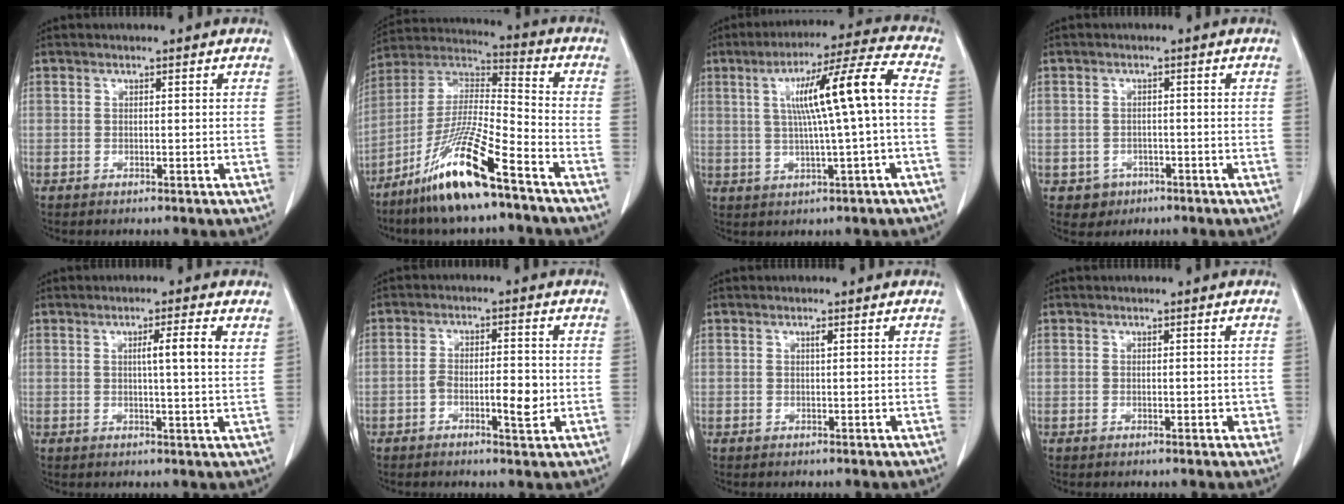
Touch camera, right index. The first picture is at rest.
{"total": 15.2, "force": [-9.5, 0.6, 11.8], "torque": [-0.242, -0.020, -0.183]}
{"total": 12.2, "force": [0.9, -0.6, 12.1], "torque": [-0.195, 0.018, 0.017]}
{"total": 3.3, "force": [-1.4, 3.0, 0.1], "torque": [0.005, 0.013, -0.015]}
{"total": 4.6, "force": [1.6, -0.4, 4.3], "torque": [-0.066, 0.001, 0.020]}
{"total": 5.0, "force": [-1.4, 1.3, 4.6], "torque": [-0.078, 0.006, -0.020]}
{"total": 0.5, "force": [0.2, 0.0, 0.5], "torque": [-0.010, 0.000, 0.004]}
{"total": 1.4, "force": [-0.1, 0.9, 1.1], "torque": [-0.010, 0.002, 0.000]}